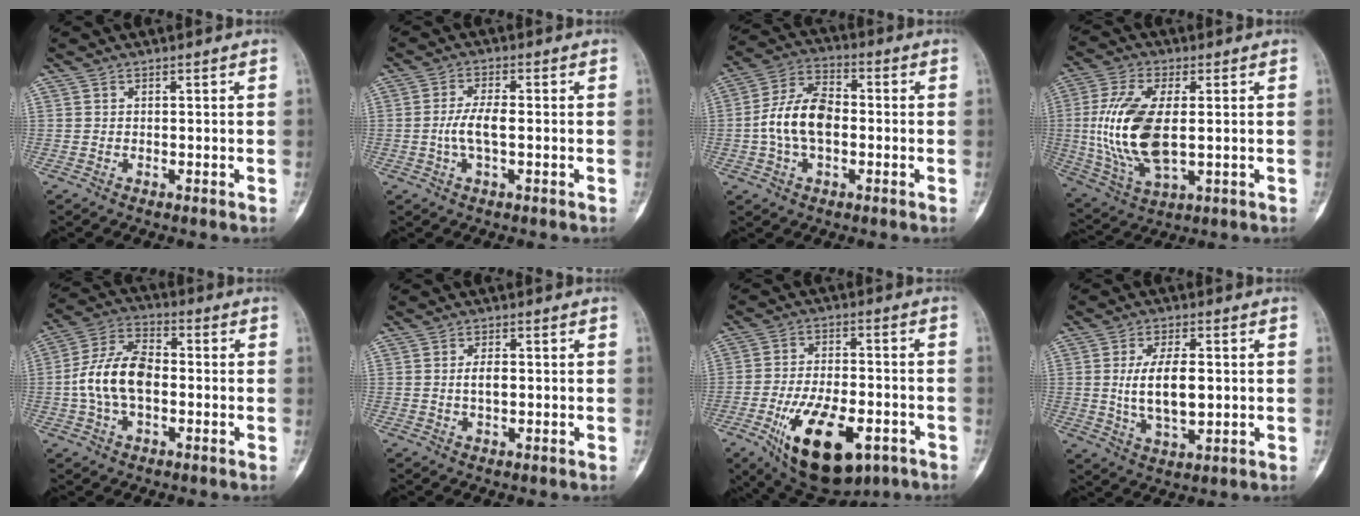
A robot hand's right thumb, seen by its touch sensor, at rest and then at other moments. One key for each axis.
{"total": 5.1, "fx": -0.6, "fy": 1.8, "fz": 4.7, "tx": -0.105, "ty": 0.008, "tz": -0.014}
{"total": 11.5, "fx": -1.0, "fy": 6.9, "fz": 9.1, "tx": -0.171, "ty": 0.030, "tz": -0.027}
{"total": 16.5, "fx": 0.3, "fy": 7.9, "fz": 14.5, "tx": -0.306, "ty": -0.010, "tz": 0.015}
{"total": 12.4, "fx": -1.0, "fy": 7.4, "fz": 9.9, "tx": -0.189, "ty": 0.032, "tz": -0.025}
{"total": 2.9, "fx": 0.2, "fy": 1.4, "fz": 2.5, "tx": -0.045, "ty": 0.000, "tz": 0.004}
{"total": 18.7, "fx": -8.3, "fy": 9.0, "fz": 14.2, "tx": -0.229, "ty": 0.018, "tz": -0.117}
{"total": 10.4, "fx": 0.5, "fy": 5.0, "fz": 9.1, "tx": -0.161, "ty": -0.008, "tz": 0.017}